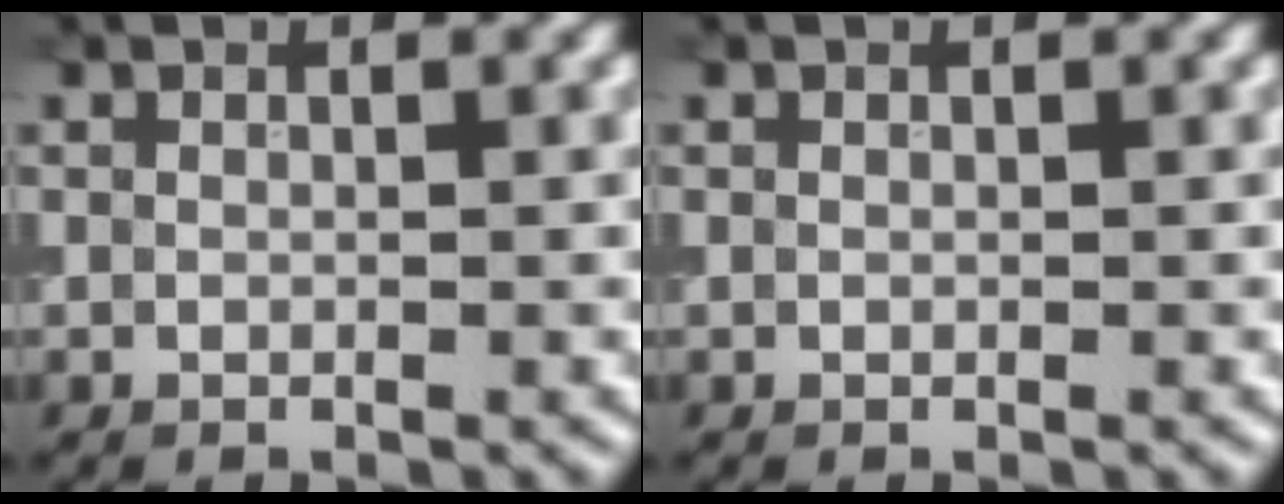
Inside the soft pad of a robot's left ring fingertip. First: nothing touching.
{"total": 0.0}